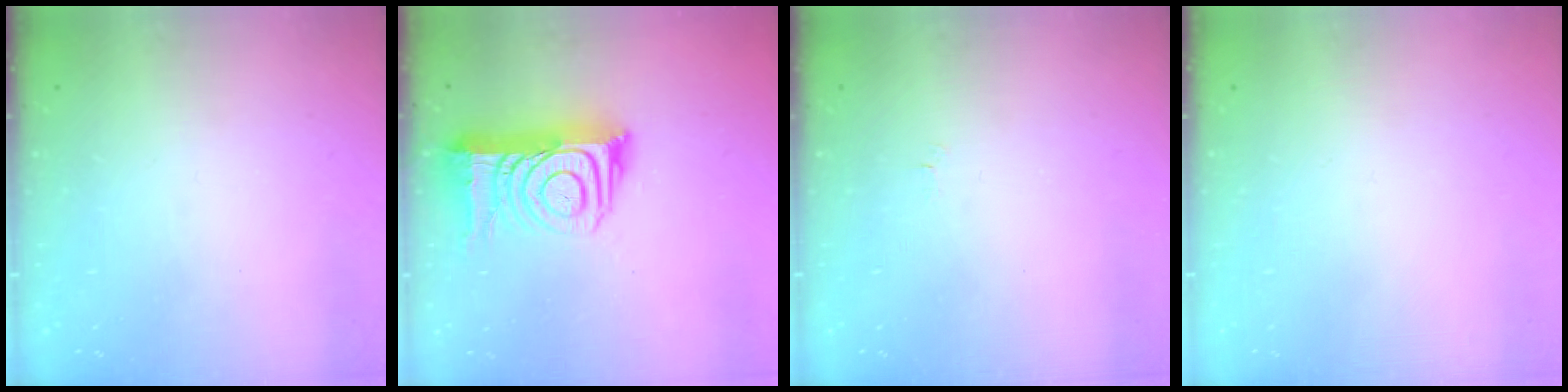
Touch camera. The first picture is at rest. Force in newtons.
{"total": 15.7, "press": 15.6, "slide": 1.2}
{"total": 2.5, "press": 2.5, "slide": 0.3}
{"total": 1.8, "press": 1.8, "slide": 0.1}